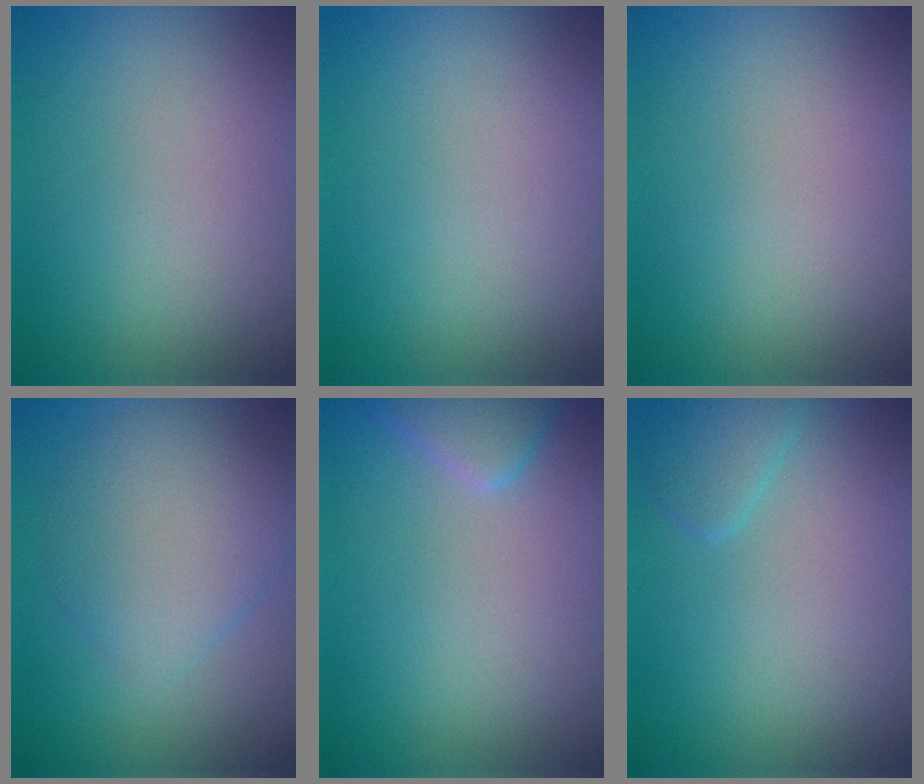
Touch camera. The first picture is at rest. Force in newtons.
{"total": 0.0}
{"total": 0.0}
{"total": 4.6, "press": 4.6, "slide": 0.1}
{"total": 2.4, "press": 2.3, "slide": 0.1}
{"total": 1.6, "press": 1.6, "slide": 0.1}